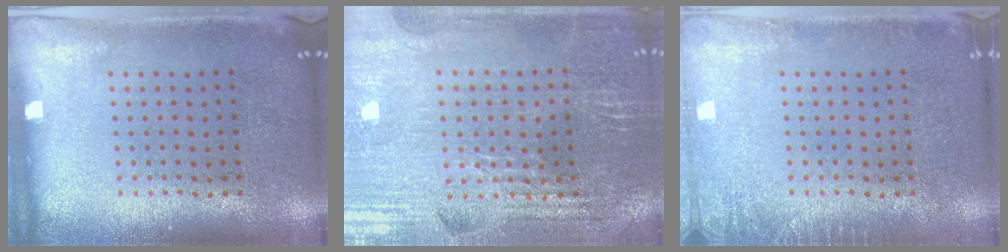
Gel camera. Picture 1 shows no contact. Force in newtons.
{"total": 2.9, "press": 2.9, "slide": 0.6}
{"total": 1.4, "press": 1.3, "slide": 0.2}